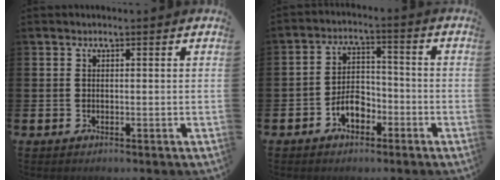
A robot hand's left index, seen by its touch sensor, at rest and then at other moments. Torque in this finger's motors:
{"motor_torque": [0.64, 0.12, 0.13, 0.10]}